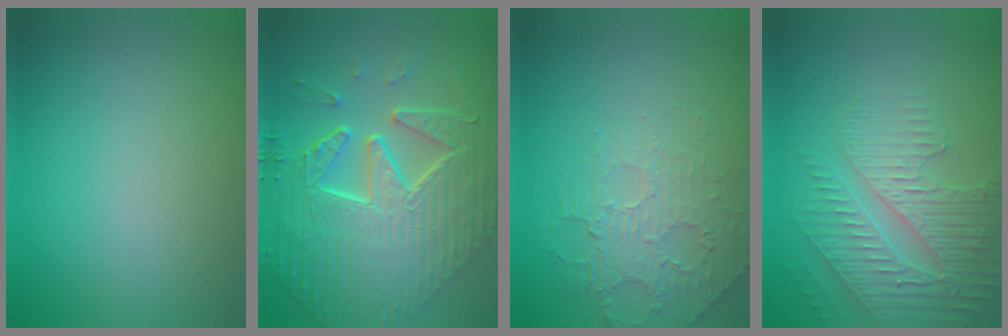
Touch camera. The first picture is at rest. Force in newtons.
{"total": 10.3, "press": 7.3, "slide": 7.3}
{"total": 2.3, "press": 1.5, "slide": 1.7}
{"total": 4.3, "press": 4.1, "slide": 1.4}